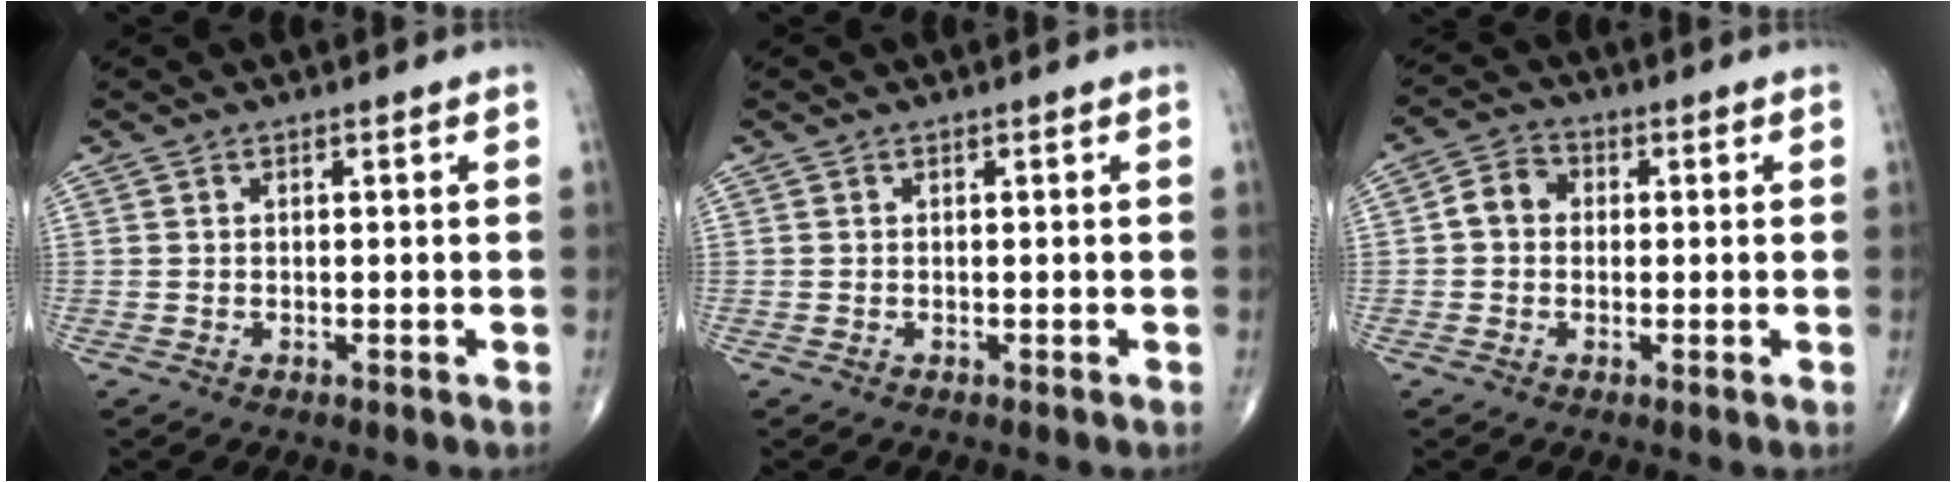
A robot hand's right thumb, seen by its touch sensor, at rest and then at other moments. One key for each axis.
{"total": 0.0}
{"total": 4.9, "fx": 0.1, "fy": 4.1, "fz": 2.6, "tx": -0.034, "ty": 0.016, "tz": -0.009}